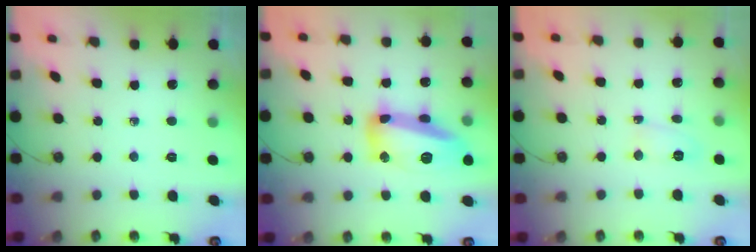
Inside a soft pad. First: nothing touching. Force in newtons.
{"total": 16.4, "press": 16.3, "slide": 1.1}
{"total": 5.1, "press": 3.7, "slide": 3.5}